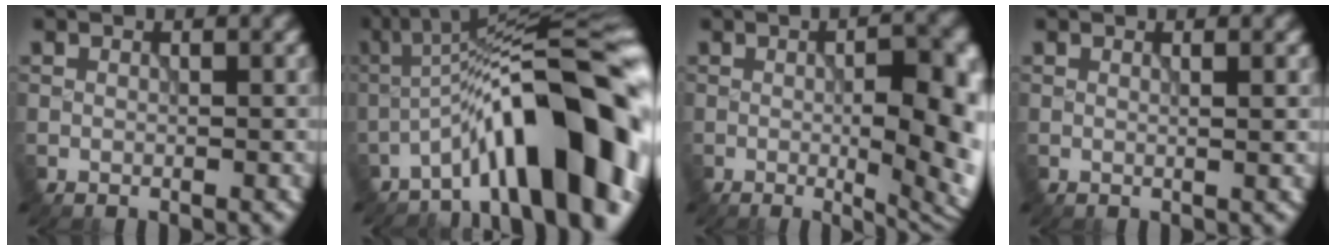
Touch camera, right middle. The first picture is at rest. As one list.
[{"total": 12.9, "force": [-5.9, 3.1, 11.0], "torque": [-0.151, 0.021, -0.092]}, {"total": 9.6, "force": [-0.4, 3.1, 9.1], "torque": [-0.104, -0.009, 0.000]}, {"total": 0.7, "force": [0.5, 0.1, 0.5], "torque": [0.000, 0.005, 0.001]}]